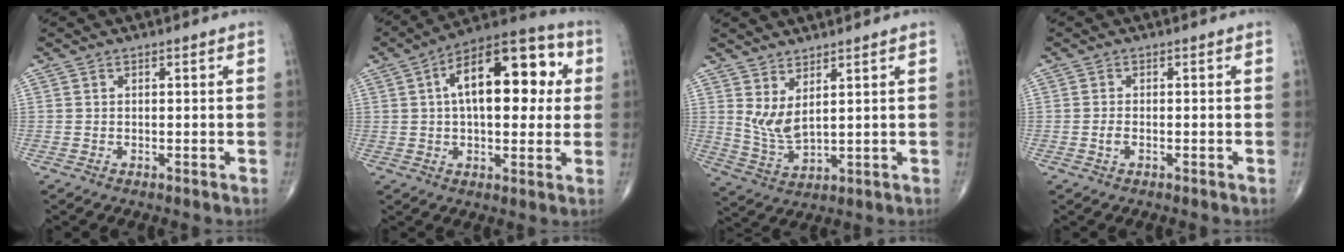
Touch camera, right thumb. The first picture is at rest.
{"total": 19.7, "force": [4.0, 9.8, 16.7], "torque": [-0.218, 0.024, 0.047]}
{"total": 6.3, "force": [2.7, 2.1, 5.3], "torque": [-0.112, -0.031, 0.064]}
{"total": 1.4, "force": [-0.4, 0.7, 1.1], "torque": [-0.024, 0.001, -0.009]}